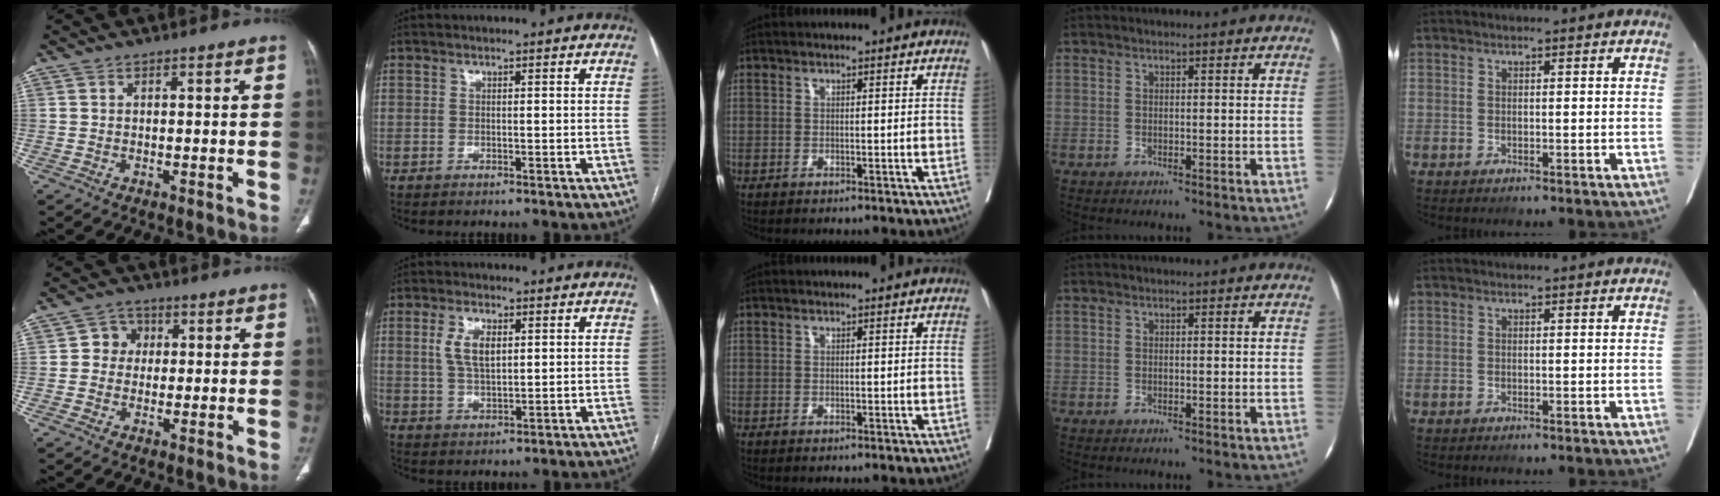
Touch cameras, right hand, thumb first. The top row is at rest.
{"thumb": {"total": 4.3, "force": [0.5, 4.0, 1.4], "torque": [0.008, 0.009, 0.000]}, "index": {"total": 5.4, "force": [1.6, 2.3, 4.6], "torque": [-0.100, 0.004, 0.035]}}